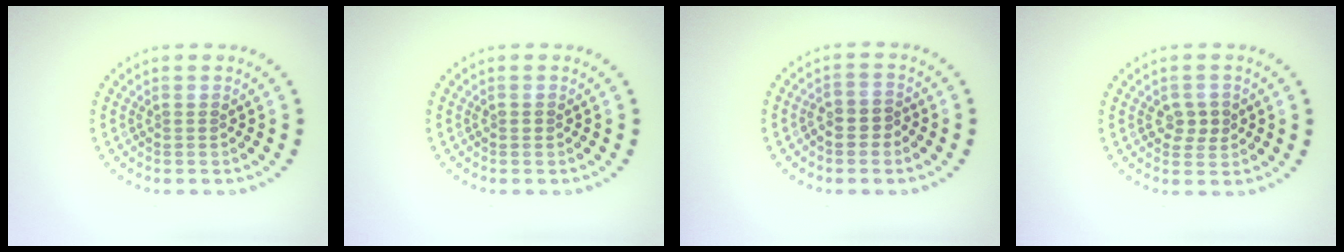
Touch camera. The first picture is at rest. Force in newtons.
{"total": 0.7, "press": 0.6, "slide": 0.1}
{"total": 1.6, "press": 1.4, "slide": 0.9}
{"total": 2.1, "press": 2.1, "slide": 0.3}